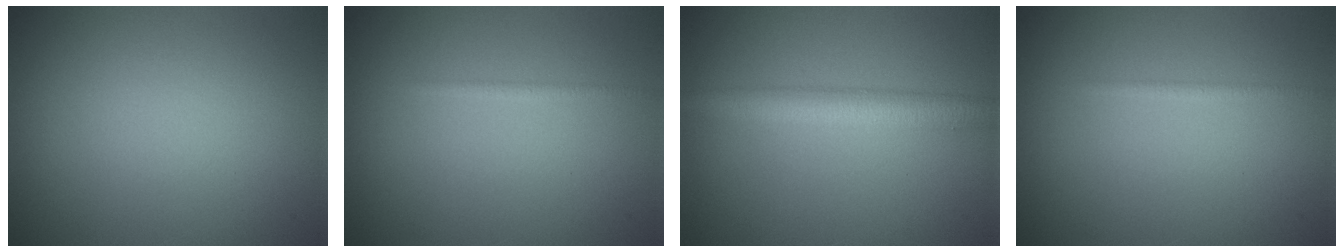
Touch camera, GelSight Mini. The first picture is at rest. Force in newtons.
{"total": 0.8, "press": 0.7, "slide": 0.1}
{"total": 4.5, "press": 4.5, "slide": 0.0}
{"total": 0.8, "press": 0.7, "slide": 0.1}